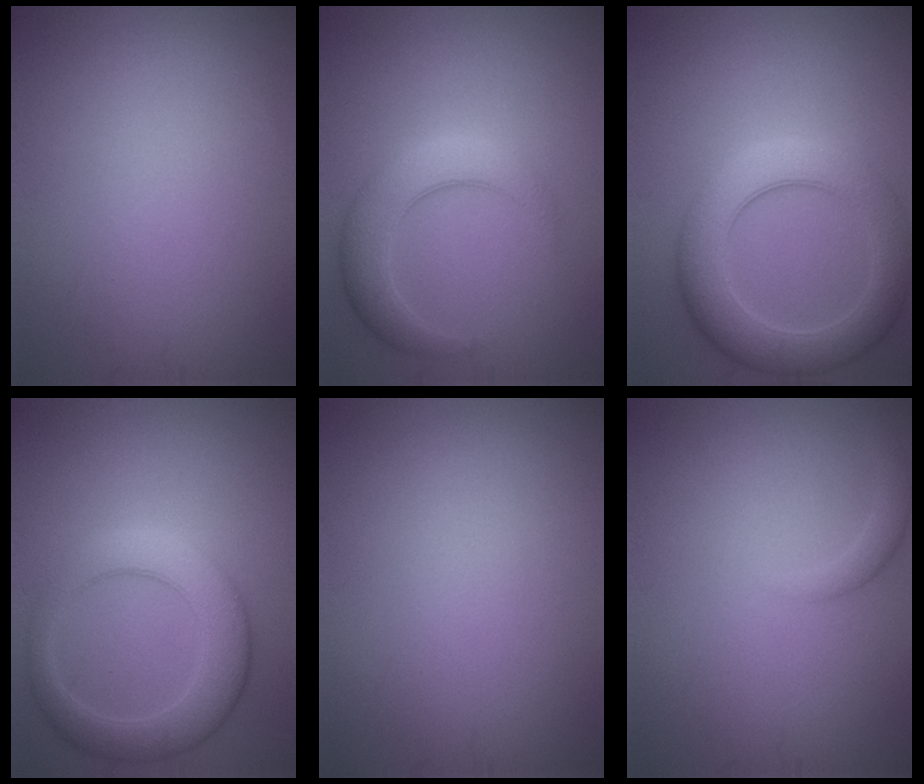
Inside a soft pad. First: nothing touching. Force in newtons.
{"total": 4.6, "press": 4.6, "slide": 0.1}
{"total": 6.6, "press": 6.6, "slide": 0.0}
{"total": 5.6, "press": 5.5, "slide": 0.3}
{"total": 0.0}
{"total": 1.2, "press": 1.2, "slide": 0.1}